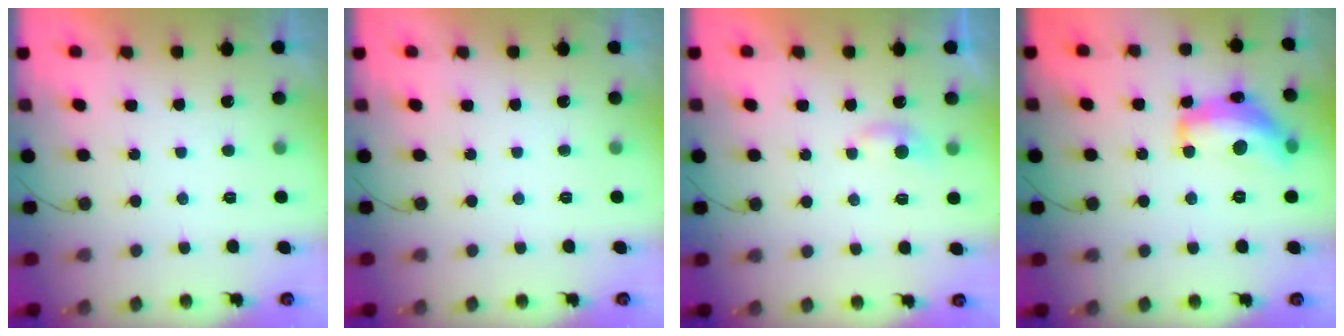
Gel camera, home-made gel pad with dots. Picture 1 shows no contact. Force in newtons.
{"total": 0.0}
{"total": 3.9, "press": 3.8, "slide": 0.4}
{"total": 16.1, "press": 16.1, "slide": 0.8}